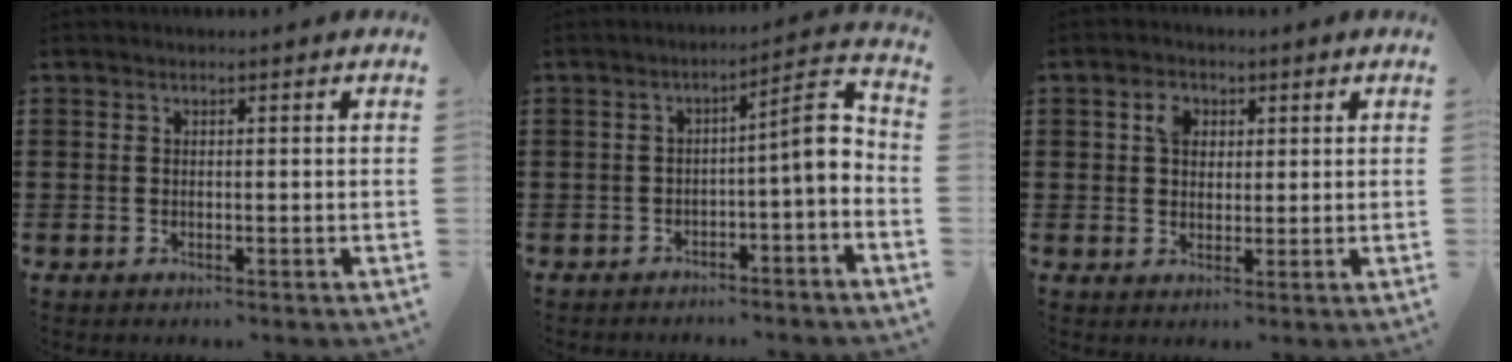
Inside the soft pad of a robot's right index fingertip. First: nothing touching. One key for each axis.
{"total": 6.2, "fx": -1.5, "fy": 1.2, "fz": 5.9, "tx": -0.093, "ty": -0.006, "tz": -0.035}
{"total": 3.4, "fx": 1.4, "fy": 2.5, "fz": 1.8, "tx": -0.046, "ty": 0.010, "tz": 0.024}